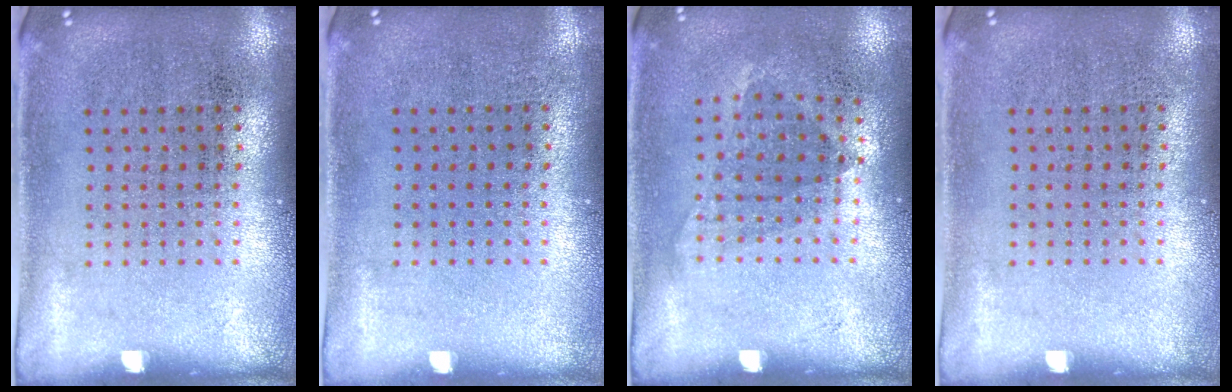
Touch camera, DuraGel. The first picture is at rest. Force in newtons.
{"total": 0.0}
{"total": 1.0, "press": 0.8, "slide": 0.6}
{"total": 0.0}